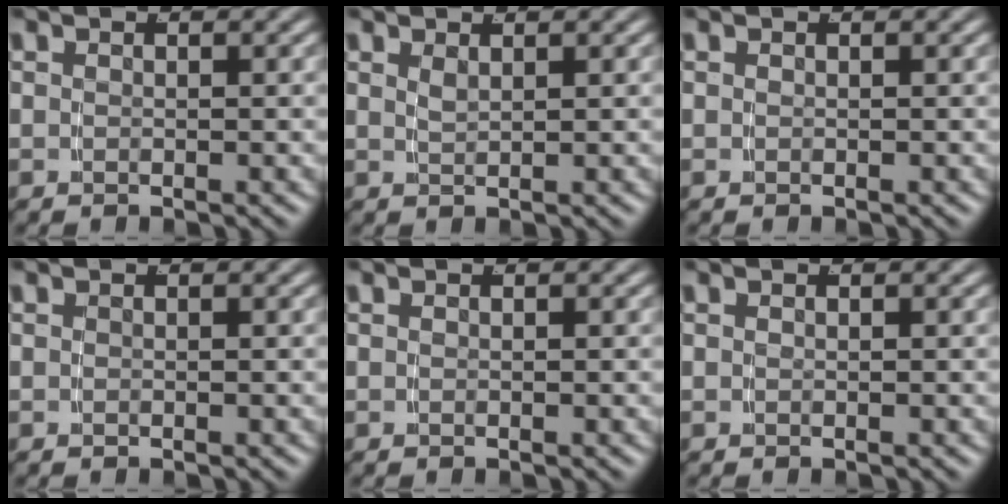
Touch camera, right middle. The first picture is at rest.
{"total": 1.1, "force": [0.7, -0.8, 0.4], "torque": [-0.005, -0.006, 0.022]}
{"total": 0.0}
{"total": 0.0}
{"total": 0.0}
{"total": 0.0}